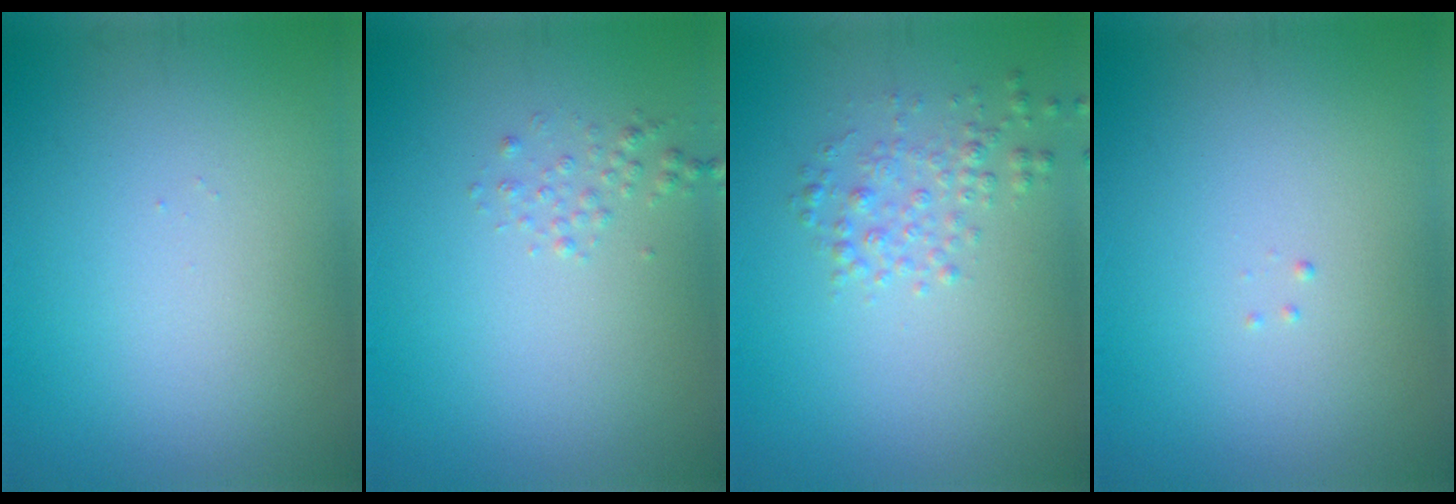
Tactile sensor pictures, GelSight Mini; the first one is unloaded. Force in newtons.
{"total": 0.9, "press": 0.9, "slide": 0.1}
{"total": 1.9, "press": 1.9, "slide": 0.0}
{"total": 0.0}